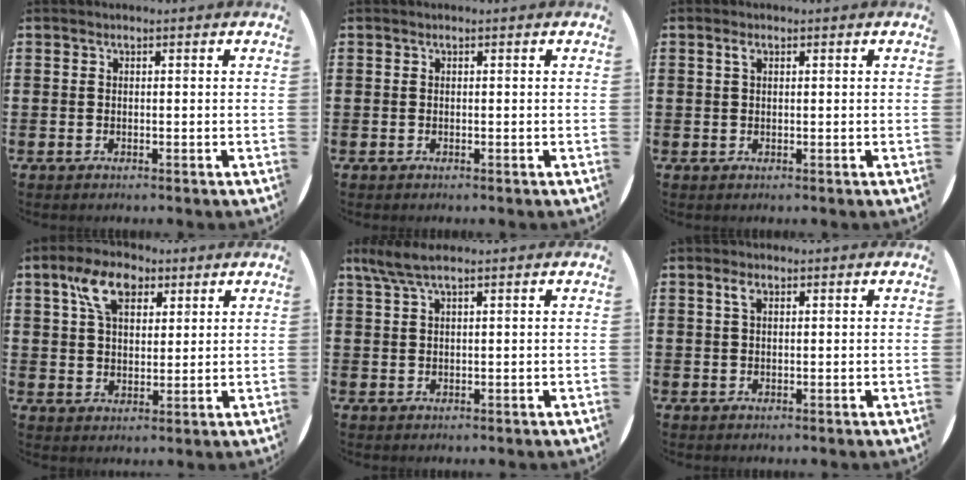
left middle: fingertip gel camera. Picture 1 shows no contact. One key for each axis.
{"total": 0.0}
{"total": 1.2, "fx": 0.6, "fy": 0.6, "fz": 0.8, "tx": -0.011, "ty": 0.001, "tz": 0.008}
{"total": 7.6, "fx": 4.2, "fy": 4.5, "fz": 4.3, "tx": -0.086, "ty": 0.012, "tz": 0.076}
{"total": 3.2, "fx": 2.2, "fy": 0.5, "fz": 2.3, "tx": -0.049, "ty": 0.004, "tz": 0.038}
{"total": 1.9, "fx": 1.0, "fy": 1.0, "fz": 1.3, "tx": -0.023, "ty": 0.003, "tz": 0.015}